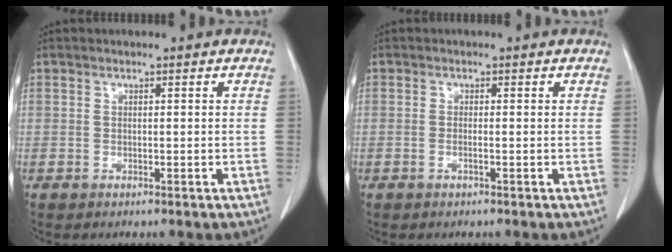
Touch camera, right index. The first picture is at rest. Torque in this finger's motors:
{"motor_torque": [-0.07, -0.08, -0.08, -0.01]}